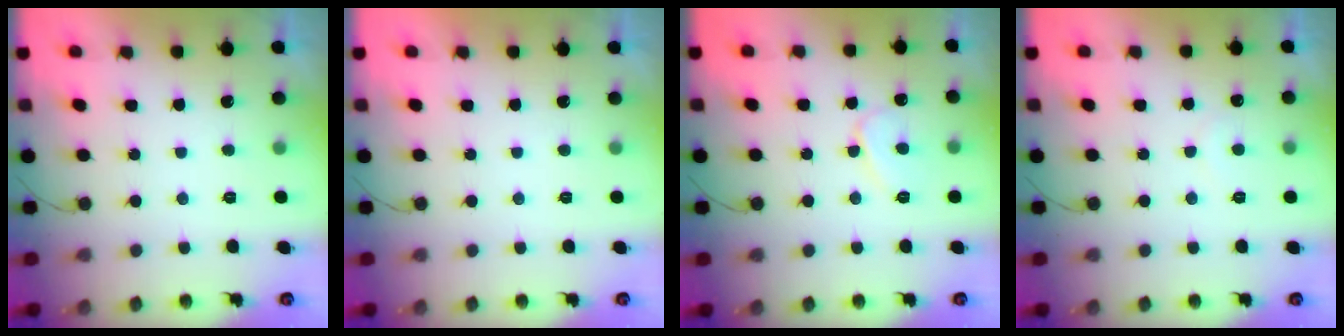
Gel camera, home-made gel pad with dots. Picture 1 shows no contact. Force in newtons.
{"total": 1.8, "press": 1.8, "slide": 0.1}
{"total": 6.5, "press": 6.5, "slide": 0.7}
{"total": 3.7, "press": 3.7, "slide": 0.1}